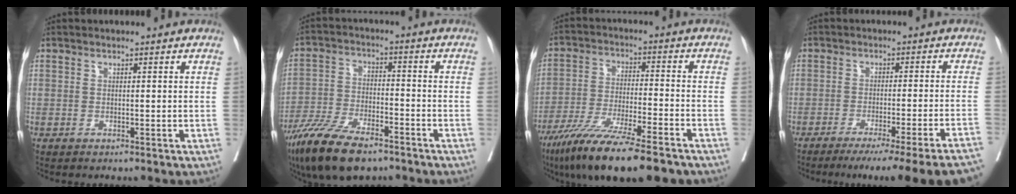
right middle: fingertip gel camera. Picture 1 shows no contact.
{"total": 13.1, "force": [-9.5, 4.1, 8.1], "torque": [-0.154, -0.024, -0.173]}
{"total": 17.3, "force": [-12.8, 2.0, 11.5], "torque": [-0.188, -0.046, -0.215]}
{"total": 19.6, "force": [-17.0, -1.2, 9.7], "torque": [-0.068, -0.035, -0.218]}